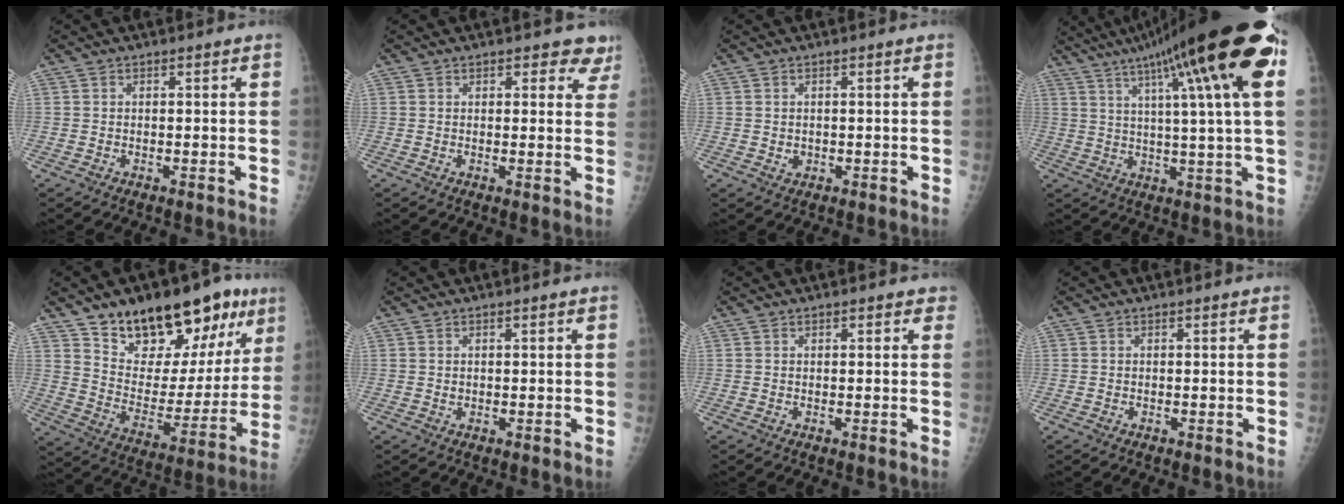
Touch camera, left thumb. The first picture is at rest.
{"total": 4.8, "force": [3.4, 2.6, 2.1], "torque": [0.017, -0.013, 0.032]}
{"total": 1.7, "force": [0.0, 1.4, 1.0], "torque": [-0.007, 0.002, 0.004]}
{"total": 24.9, "force": [11.4, 2.1, 22.0], "torque": [-0.331, 0.010, 0.159]}
{"total": 24.5, "force": [15.2, 11.8, 15.1], "torque": [-0.175, -0.055, 0.243]}
{"total": 1.0, "force": [0.3, 0.6, 0.7], "torque": [-0.006, 0.000, 0.007]}
{"total": 2.1, "force": [1.2, 1.0, 1.4], "torque": [-0.006, 0.000, 0.010]}
{"total": 0.0}